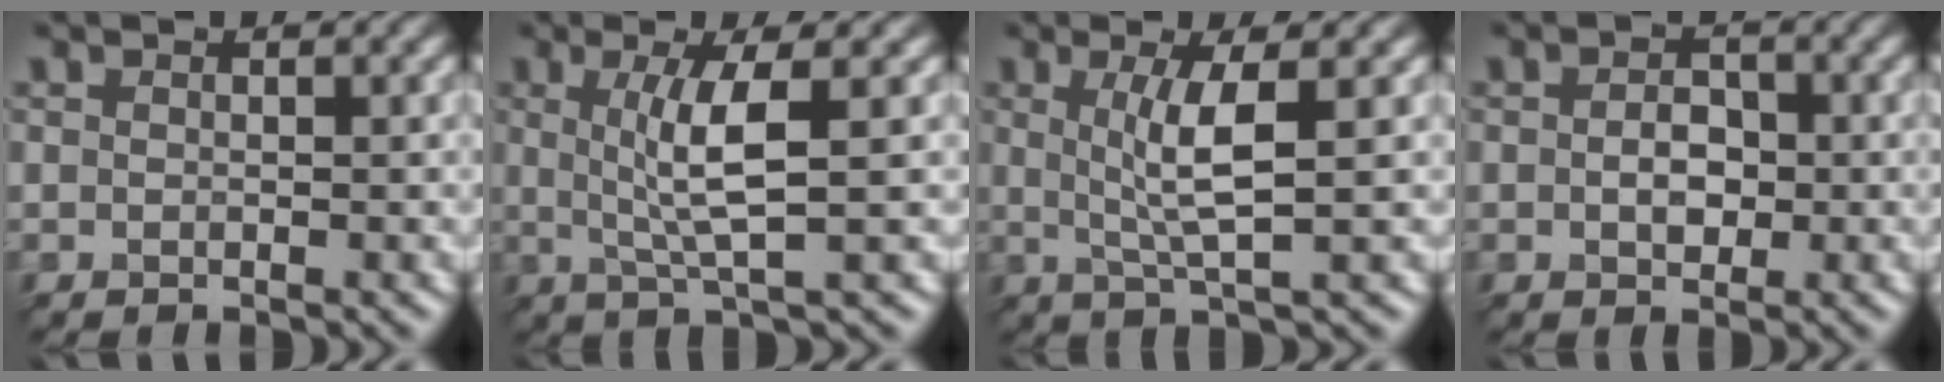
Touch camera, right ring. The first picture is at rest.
{"total": 3.0, "force": [0.3, -0.5, 3.0], "torque": [-0.091, 0.000, 0.034]}
{"total": 2.7, "force": [0.3, -0.5, 2.7], "torque": [-0.086, -0.002, 0.034]}
{"total": 0.7, "force": [-0.6, 0.1, 0.2], "torque": [-0.038, 0.001, 0.012]}